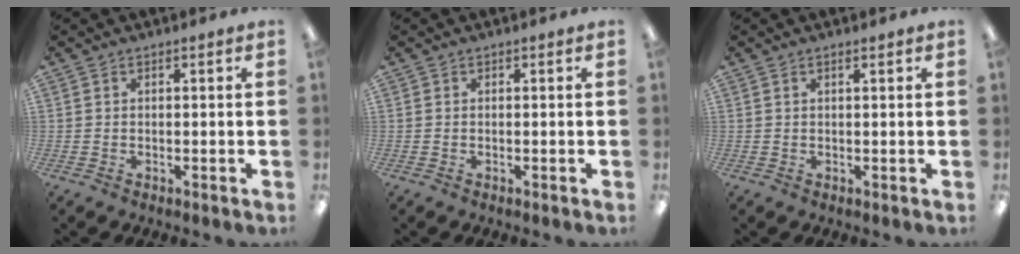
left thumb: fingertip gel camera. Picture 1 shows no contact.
{"total": 0.0}
{"total": 1.2, "force": [0.6, 0.1, 1.0], "torque": [-0.021, 0.000, 0.010]}